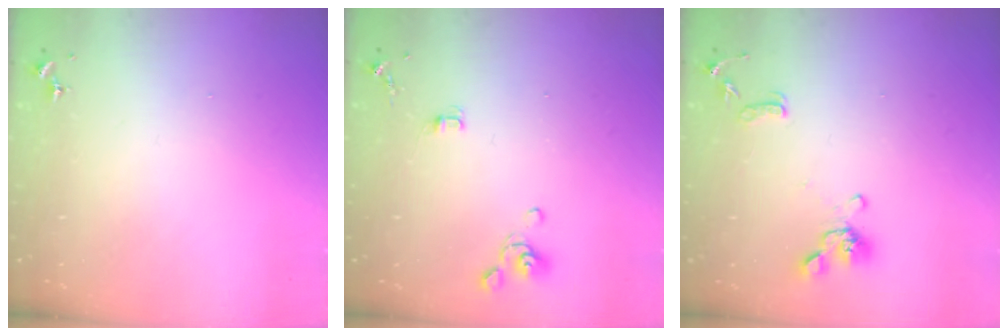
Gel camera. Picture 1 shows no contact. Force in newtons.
{"total": 4.7, "press": 4.2, "slide": 2.2}
{"total": 11.5, "press": 11.3, "slide": 1.8}